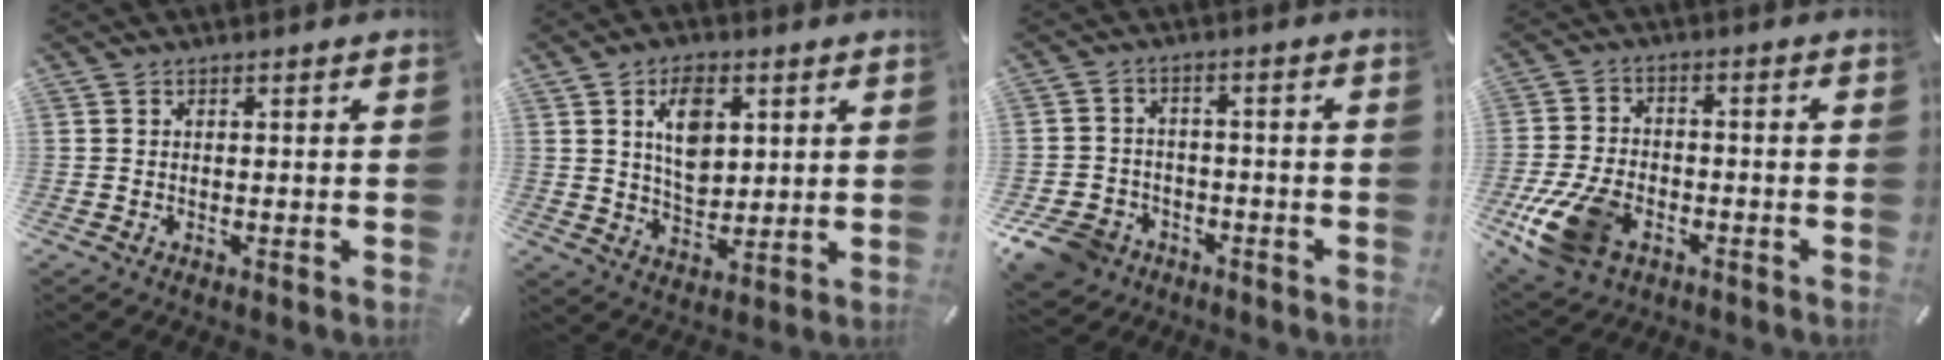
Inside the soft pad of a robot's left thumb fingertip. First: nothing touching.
{"total": 9.7, "force": [3.1, 6.5, 6.6], "torque": [-0.099, 0.001, 0.054]}
{"total": 8.1, "force": [-4.9, 5.9, 2.6], "torque": [-0.063, 0.037, -0.093]}
{"total": 12.7, "force": [-5.7, 8.0, 8.0], "torque": [-0.169, 0.022, -0.101]}